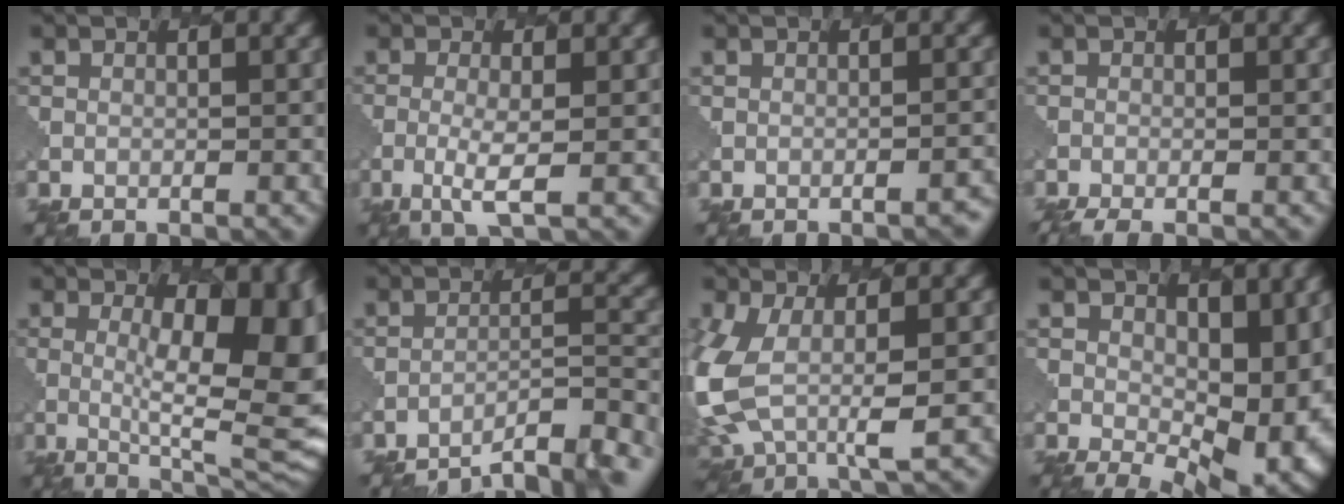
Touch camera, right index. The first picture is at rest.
{"total": 2.5, "force": [-0.4, 0.4, 2.4], "torque": [-0.053, -0.007, -0.014]}
{"total": 1.9, "force": [-1.6, 0.5, 0.9], "torque": [0.001, 0.006, -0.019]}
{"total": 2.9, "force": [-2.0, 0.8, 2.0], "torque": [-0.023, -0.003, -0.031]}
{"total": 13.1, "force": [1.5, 4.9, 12.1], "torque": [-0.121, 0.007, 0.018]}
{"total": 6.0, "force": [-5.4, 1.0, 2.6], "torque": [-0.033, 0.008, -0.082]}
{"total": 7.7, "force": [0.0, 4.4, 6.3], "torque": [-0.164, -0.012, -0.003]}
{"total": 10.4, "force": [1.1, 6.2, 8.3], "torque": [-0.105, -0.027, 0.032]}